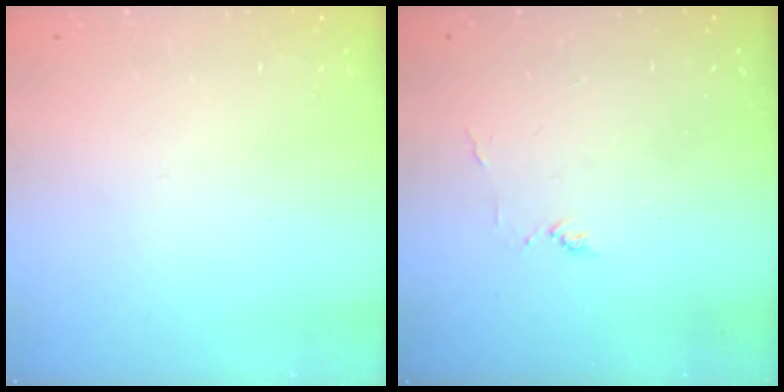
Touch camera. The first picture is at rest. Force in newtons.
{"total": 2.6, "press": 2.6, "slide": 0.3}